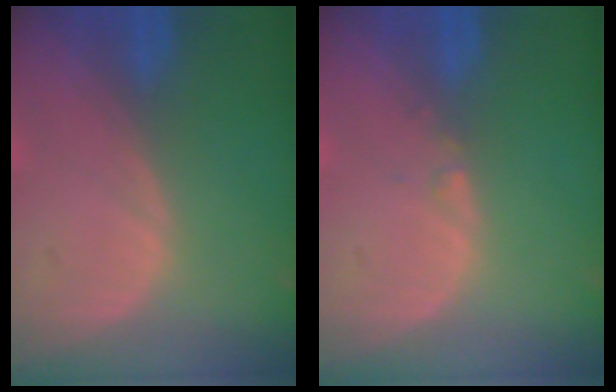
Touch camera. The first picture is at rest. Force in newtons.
{"total": 0.6, "press": 0.6, "slide": 0.2}